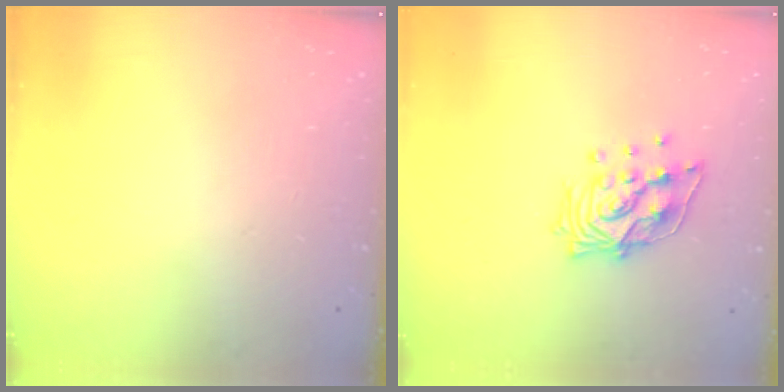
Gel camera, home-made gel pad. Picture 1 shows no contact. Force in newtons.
{"total": 14.1, "press": 14.0, "slide": 1.8}